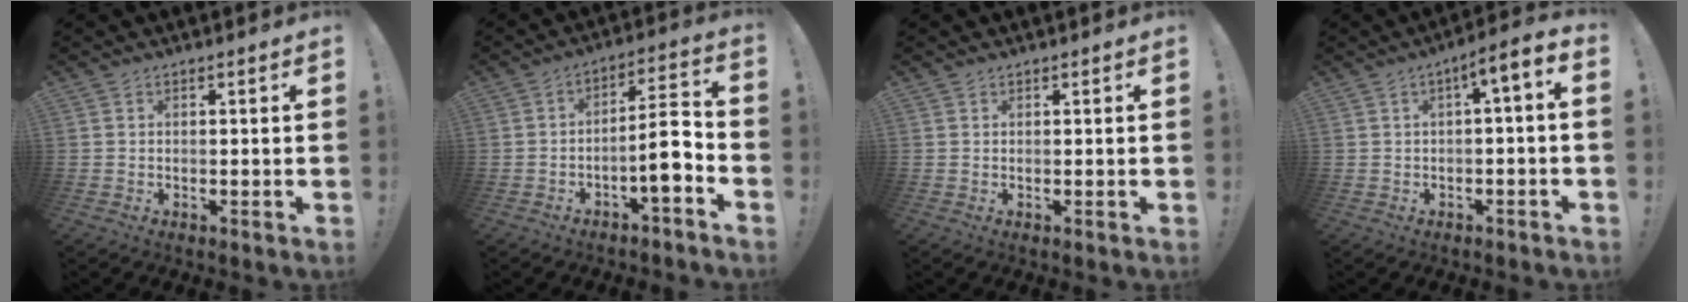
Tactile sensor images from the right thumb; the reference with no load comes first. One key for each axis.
{"total": 9.6, "fx": -3.9, "fy": 2.5, "fz": 8.5, "tx": -0.129, "ty": 0.017, "tz": -0.070}
{"total": 0.5, "fx": 0.5, "fy": 0.2, "fz": 0.0, "tx": 0.002, "ty": -0.002, "tz": 0.010}
{"total": 5.6, "fx": 0.3, "fy": 0.8, "fz": 5.6, "tx": -0.086, "ty": -0.005, "tz": 0.001}